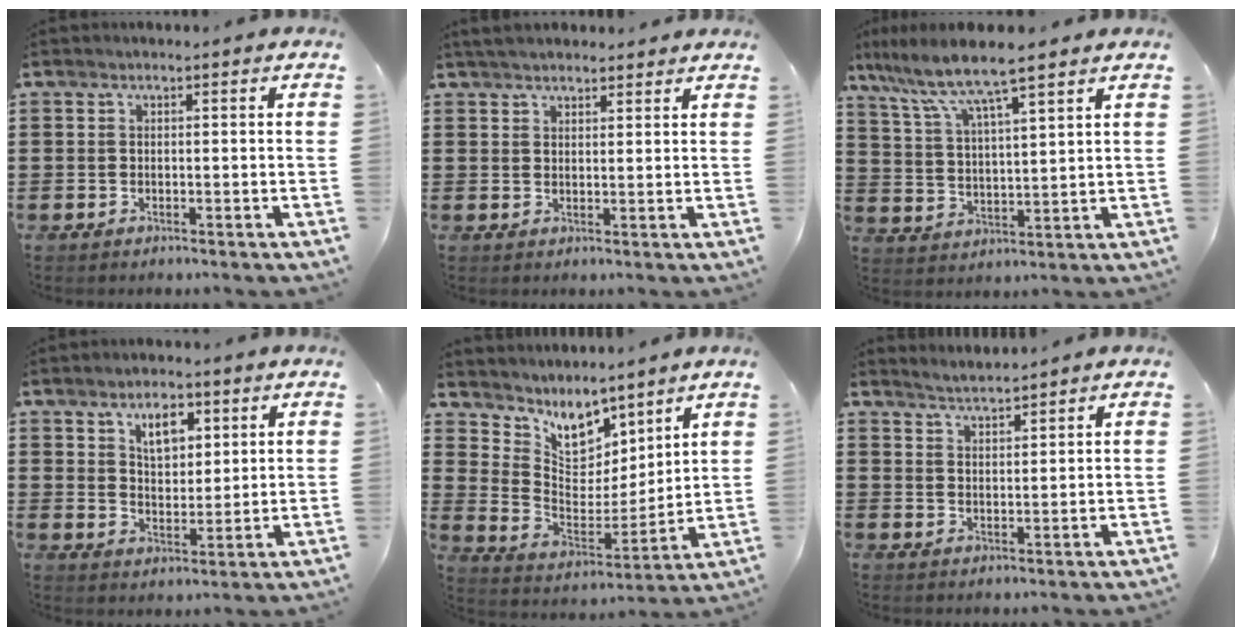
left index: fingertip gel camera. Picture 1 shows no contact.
{"total": 2.9, "force": [2.8, 0.5, 0.7], "torque": [-0.020, 0.000, 0.054]}
{"total": 7.4, "force": [6.0, 0.3, 4.4], "torque": [-0.108, -0.032, 0.100]}
{"total": 5.6, "force": [3.4, 2.9, 3.5], "torque": [-0.056, 0.002, 0.056]}
{"total": 7.6, "force": [6.4, 3.6, 2.1], "torque": [-0.069, -0.054, 0.115]}
{"total": 2.8, "force": [2.8, -0.4, 0.0], "torque": [-0.009, -0.010, 0.052]}